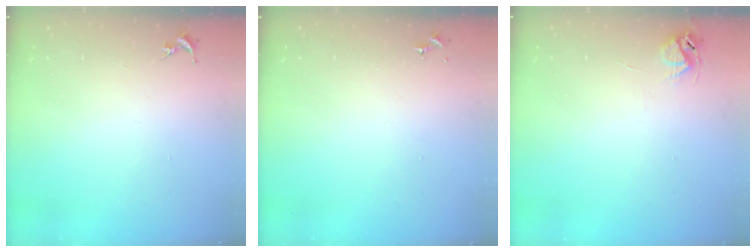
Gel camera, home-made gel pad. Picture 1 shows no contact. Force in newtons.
{"total": 0.0}
{"total": 5.8, "press": 5.7, "slide": 0.6}